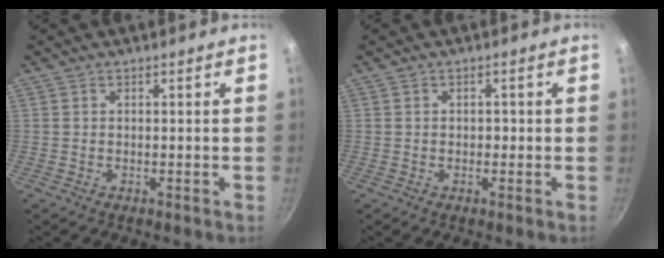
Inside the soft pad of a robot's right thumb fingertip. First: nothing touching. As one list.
[{"total": 1.2, "force": [-0.1, 1.0, 0.8], "torque": [-0.006, 0.005, -0.002]}]